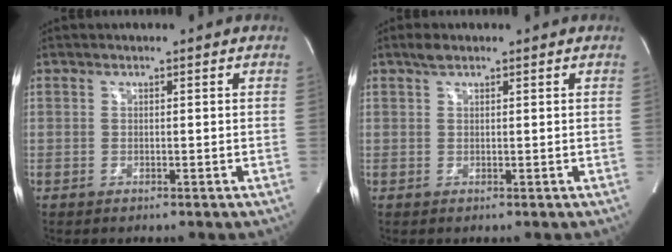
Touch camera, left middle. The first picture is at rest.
{"total": 1.5, "force": [1.1, 0.5, 0.8], "torque": [-0.022, 0.009, 0.022]}